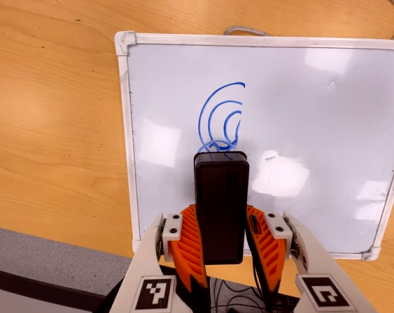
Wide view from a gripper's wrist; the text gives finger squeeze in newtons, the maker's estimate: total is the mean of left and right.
{"total": 6.0, "left": 5.5, "right": 6.5}